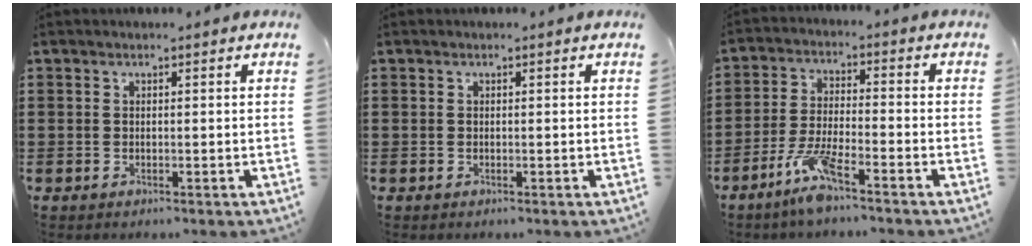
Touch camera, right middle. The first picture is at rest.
{"total": 0.0}
{"total": 6.8, "force": [-4.7, 0.9, 4.8], "torque": [-0.103, -0.006, -0.088]}